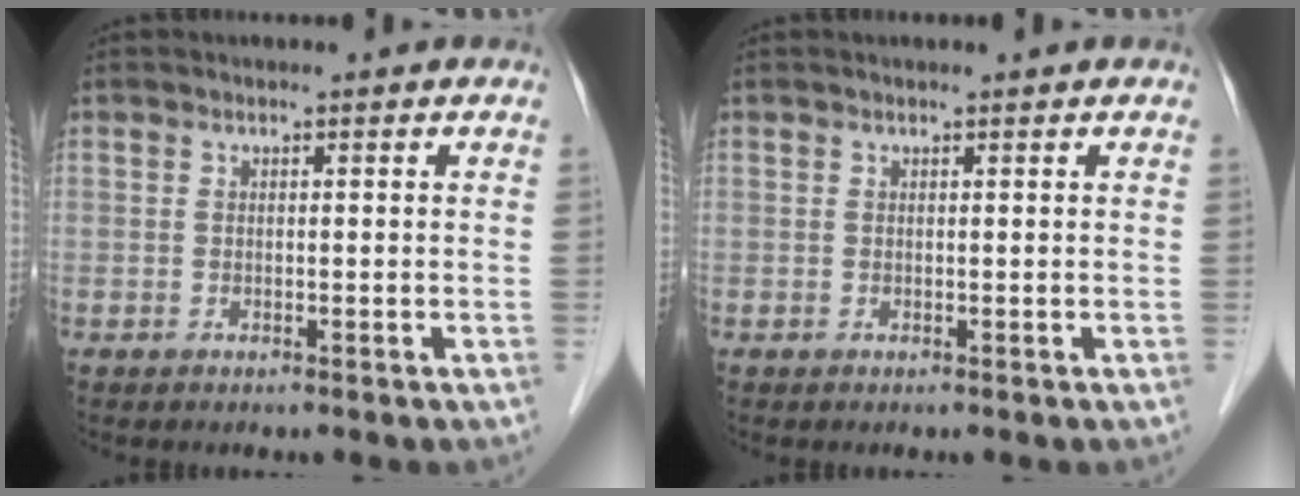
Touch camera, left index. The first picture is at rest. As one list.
[{"total": 0.6, "force": [0.5, 0.0, 0.3], "torque": [-0.005, 0.004, 0.007]}]